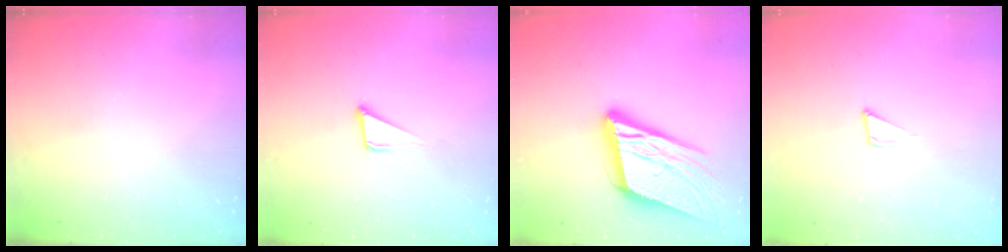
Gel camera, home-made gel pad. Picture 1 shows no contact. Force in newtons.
{"total": 2.1, "press": 2.1, "slide": 0.1}
{"total": 17.9, "press": 17.6, "slide": 3.3}
{"total": 2.9, "press": 2.9, "slide": 0.3}